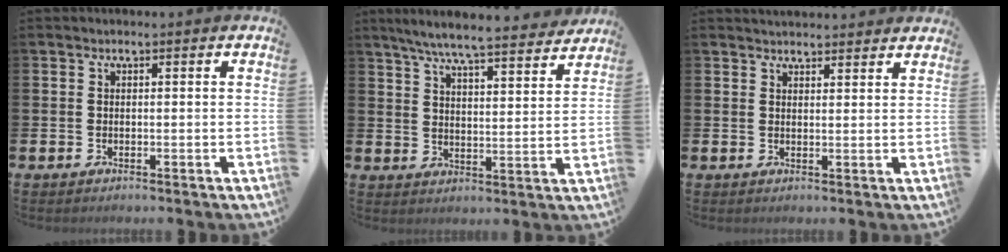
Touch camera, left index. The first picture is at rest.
{"total": 7.3, "force": [6.9, 0.3, 2.6], "torque": [-0.063, -0.046, 0.118]}
{"total": 2.6, "force": [2.6, 0.4, 0.0], "torque": [-0.004, -0.011, 0.047]}